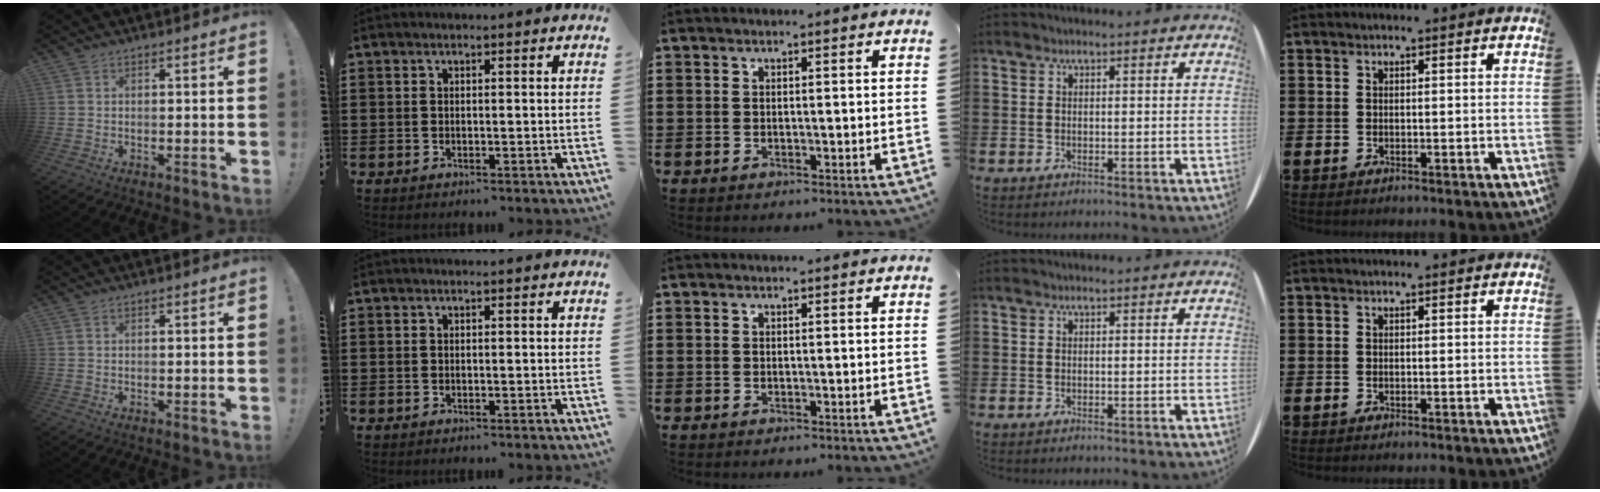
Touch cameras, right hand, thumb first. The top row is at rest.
{}